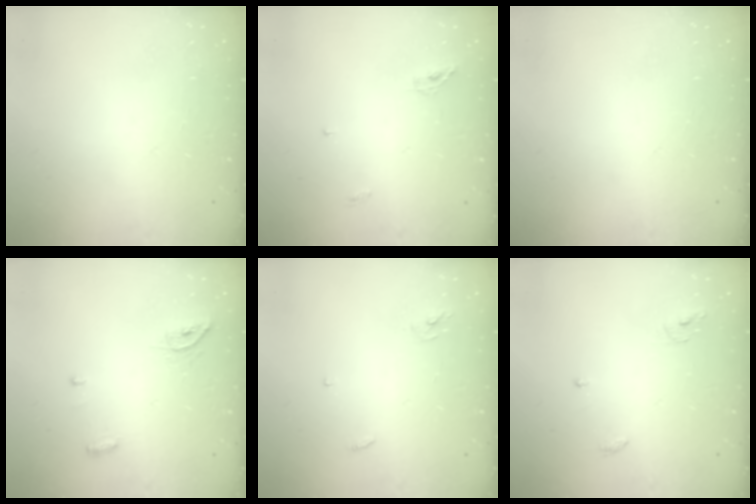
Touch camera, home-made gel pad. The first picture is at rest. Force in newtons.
{"total": 4.3, "press": 4.3, "slide": 0.1}
{"total": 0.0}
{"total": 5.2, "press": 5.2, "slide": 0.1}
{"total": 3.0, "press": 3.0, "slide": 0.2}
{"total": 4.1, "press": 4.0, "slide": 0.3}